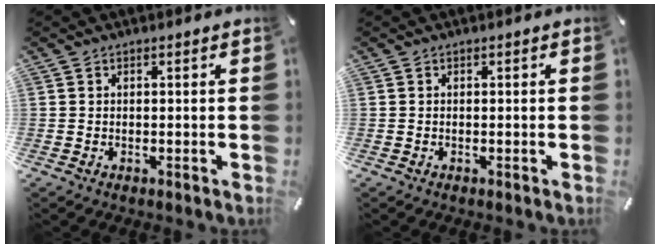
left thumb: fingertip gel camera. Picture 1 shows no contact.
{"total": 0.0}